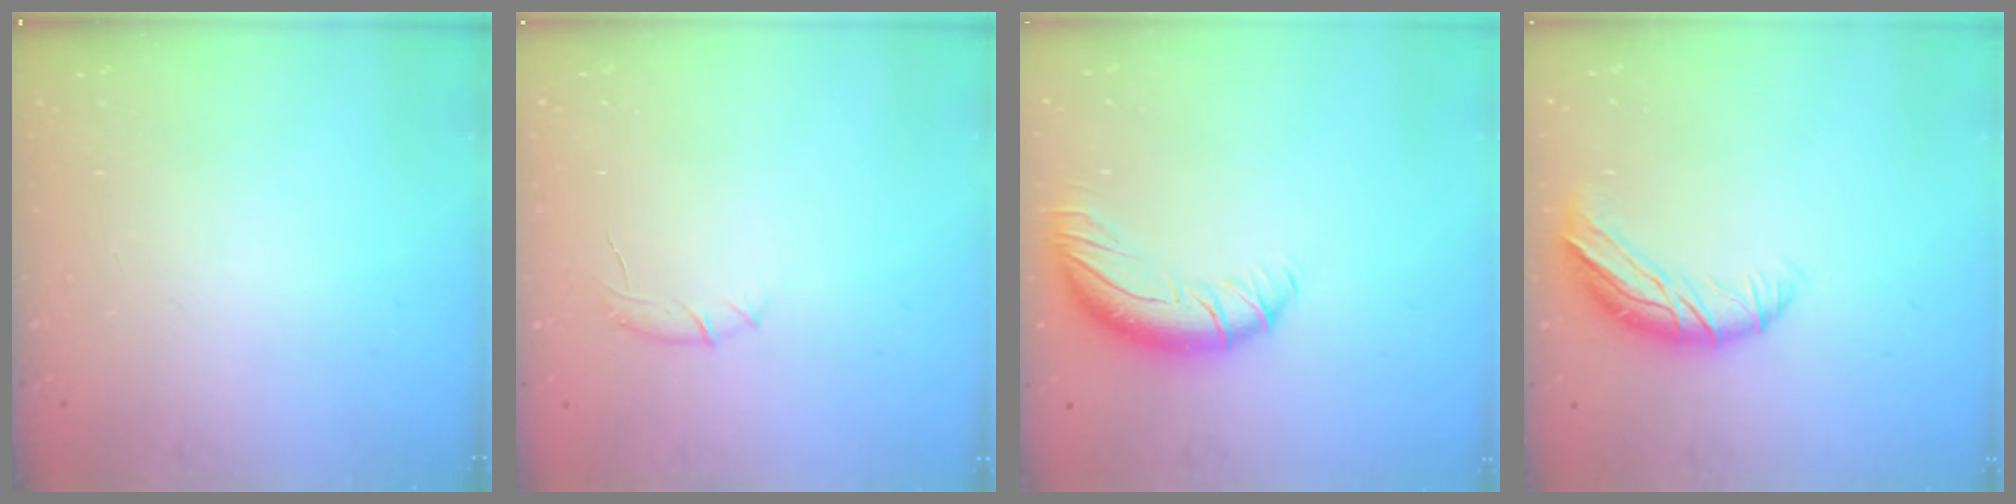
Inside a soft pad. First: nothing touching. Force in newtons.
{"total": 6.5, "press": 6.3, "slide": 1.6}
{"total": 10.8, "press": 10.5, "slide": 2.2}
{"total": 10.4, "press": 10.2, "slide": 1.7}